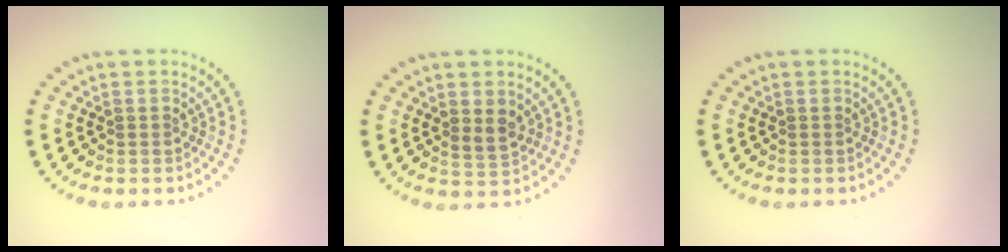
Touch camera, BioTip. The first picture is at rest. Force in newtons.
{"total": 1.9, "press": 1.7, "slide": 0.9}
{"total": 0.0}